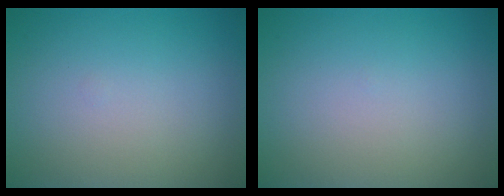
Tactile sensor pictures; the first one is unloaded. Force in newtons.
{"total": 0.0}